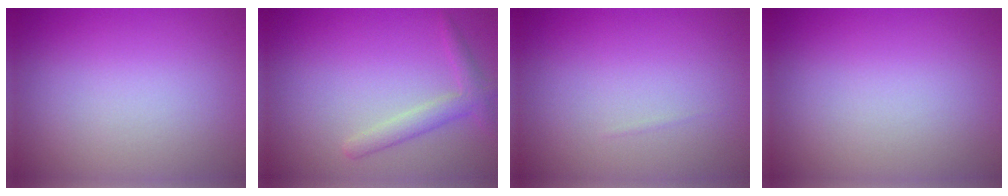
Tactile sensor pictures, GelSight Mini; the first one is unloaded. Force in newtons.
{"total": 2.2, "press": 2.2, "slide": 0.1}
{"total": 0.0}
{"total": 0.0}